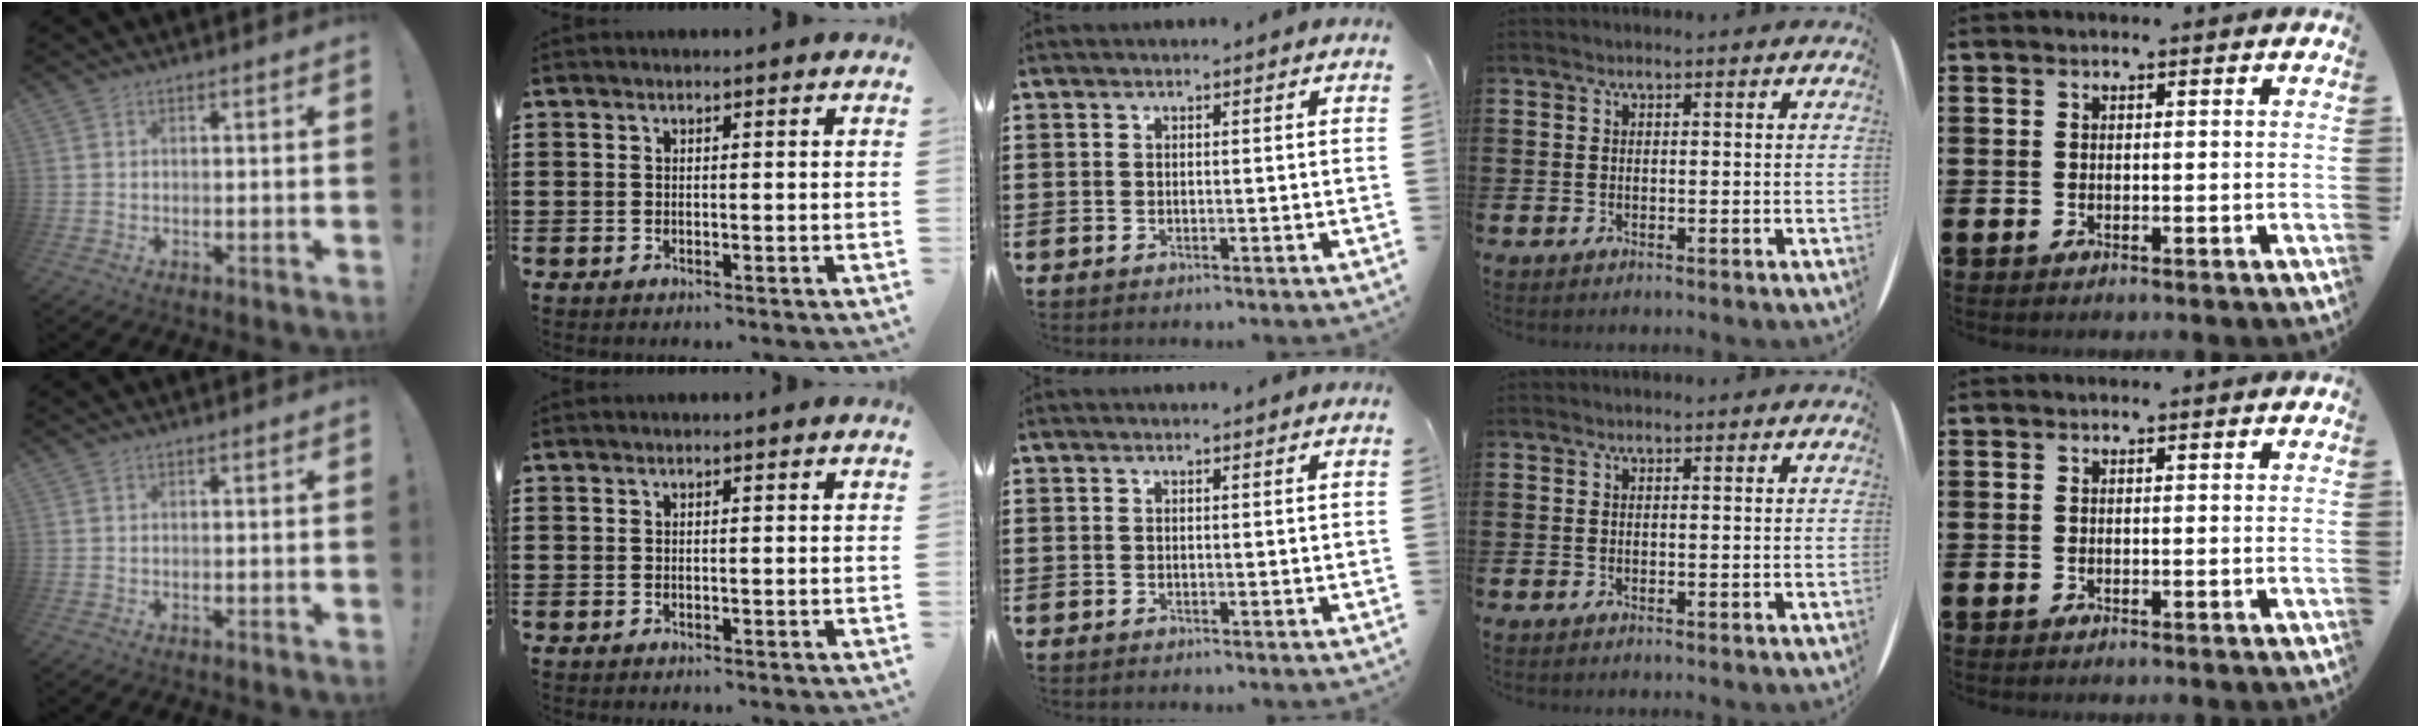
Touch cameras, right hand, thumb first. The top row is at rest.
{}